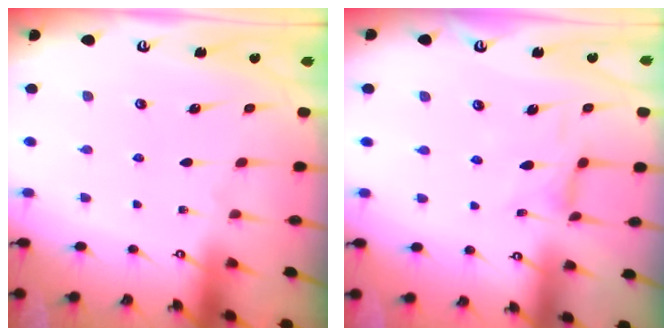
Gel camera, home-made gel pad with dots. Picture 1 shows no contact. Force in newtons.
{"total": 1.3, "press": 1.2, "slide": 0.4}